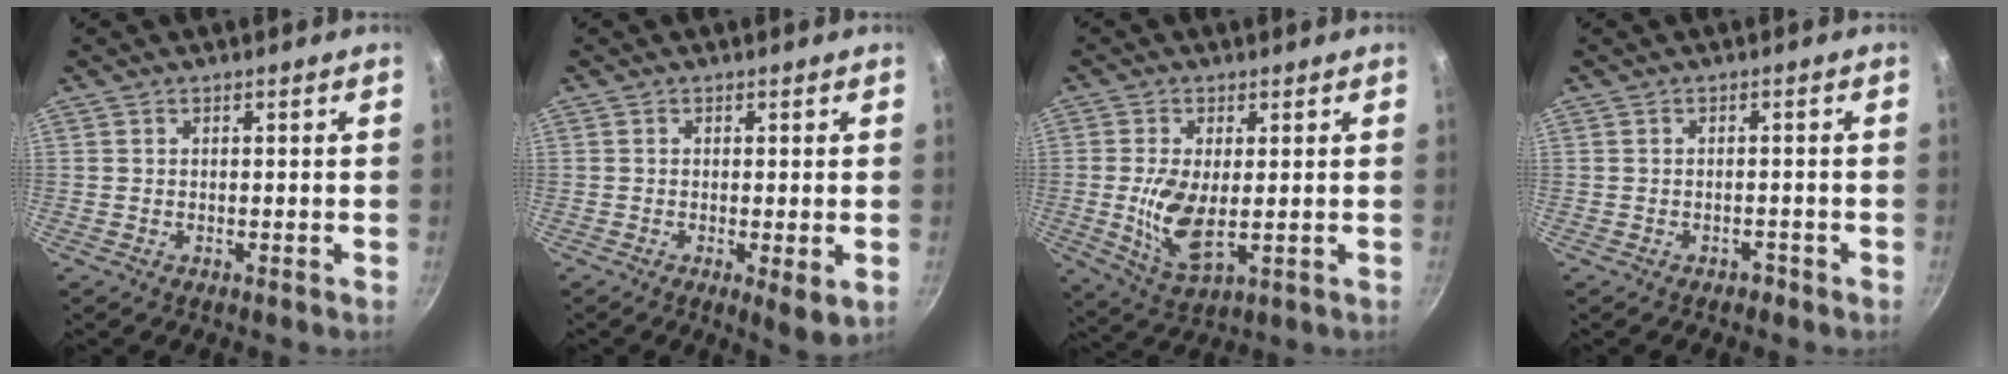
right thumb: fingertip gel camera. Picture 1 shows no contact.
{"total": 4.0, "force": [-0.8, 1.0, 3.8], "torque": [-0.064, -0.015, -0.014]}
{"total": 8.7, "force": [-0.3, 3.9, 7.8], "torque": [-0.151, -0.019, 0.003]}
{"total": 1.2, "force": [-1.0, 0.7, 0.2], "torque": [0.002, 0.008, -0.016]}